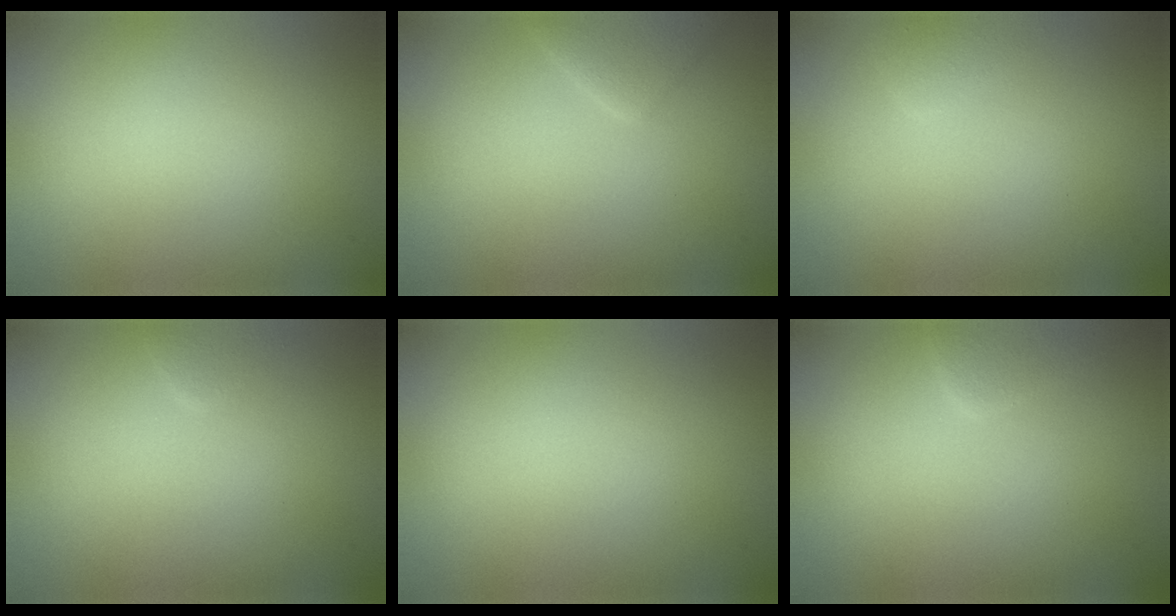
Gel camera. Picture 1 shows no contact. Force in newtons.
{"total": 2.3, "press": 2.3, "slide": 0.1}
{"total": 1.3, "press": 1.3, "slide": 0.1}
{"total": 1.0, "press": 1.0, "slide": 0.1}
{"total": 0.0}
{"total": 2.2, "press": 2.2, "slide": 0.2}